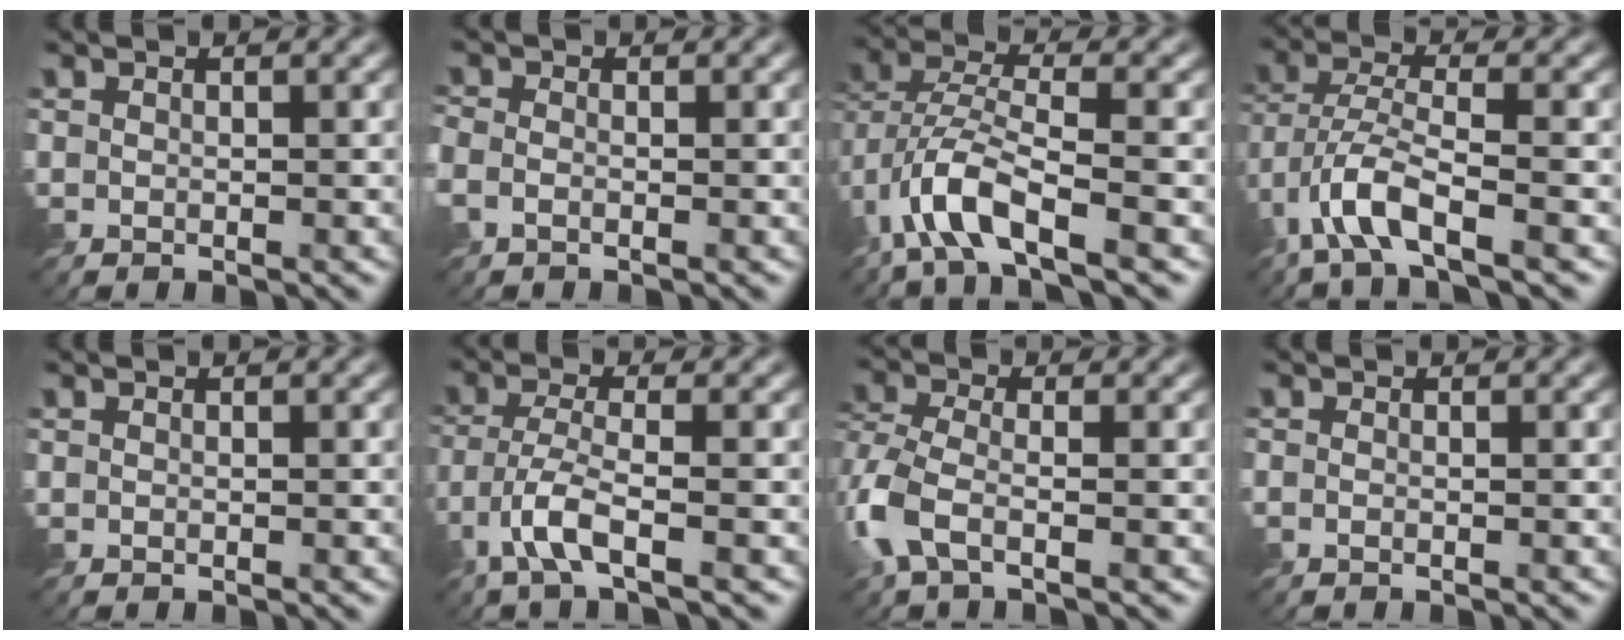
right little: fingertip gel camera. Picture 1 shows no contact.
{"total": 1.5, "force": [-0.7, 0.9, 1.0], "torque": [-0.029, -0.002, -0.022]}
{"total": 5.9, "force": [-3.0, 1.9, 4.7], "torque": [-0.095, 0.000, -0.064]}
{"total": 5.3, "force": [-3.0, 1.4, 4.2], "torque": [-0.090, 0.001, -0.066]}
{"total": 0.0}
{"total": 4.5, "force": [-2.4, 1.0, 3.6], "torque": [-0.079, -0.001, -0.056]}
{"total": 4.9, "force": [-1.9, 2.4, 3.9], "torque": [-0.107, -0.002, -0.054]}
{"total": 0.6, "force": [-0.2, 0.3, 0.5], "torque": [-0.012, -0.006, -0.008]}